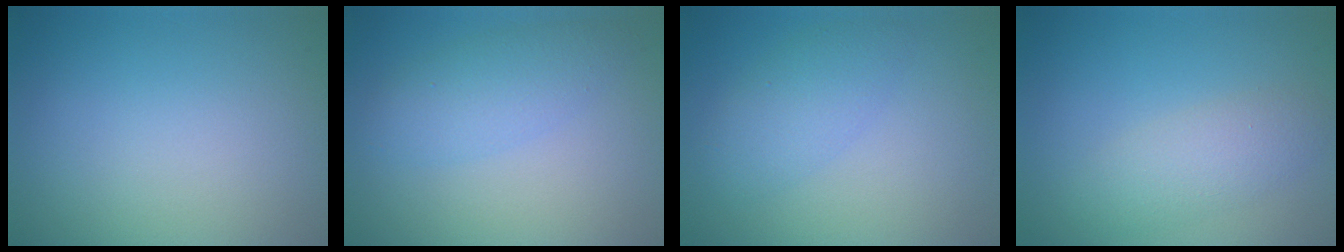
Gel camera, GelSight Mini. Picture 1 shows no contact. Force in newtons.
{"total": 2.9, "press": 2.9, "slide": 0.0}
{"total": 2.8, "press": 2.8, "slide": 0.1}
{"total": 2.8, "press": 2.8, "slide": 0.1}